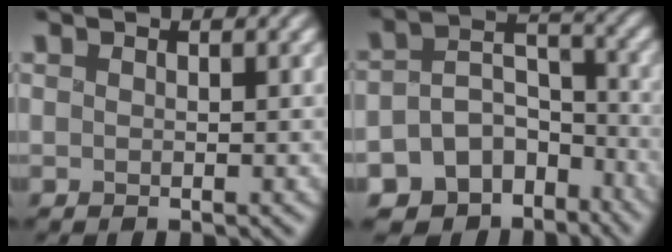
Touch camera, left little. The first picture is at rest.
{"total": 8.9, "force": [-6.6, 5.3, 2.6], "torque": [-0.031, -0.004, -0.106]}